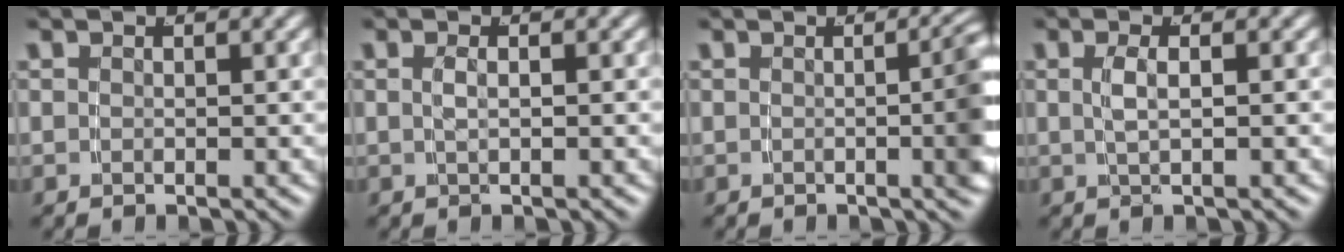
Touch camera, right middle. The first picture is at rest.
{"total": 1.1, "force": [-0.2, -0.5, 1.0], "torque": [-0.019, -0.001, 0.002]}
{"total": 4.7, "force": [-0.4, 1.1, 4.6], "torque": [-0.037, 0.012, -0.013]}
{"total": 1.6, "force": [-0.1, -0.4, 1.6], "torque": [-0.033, -0.002, 0.006]}